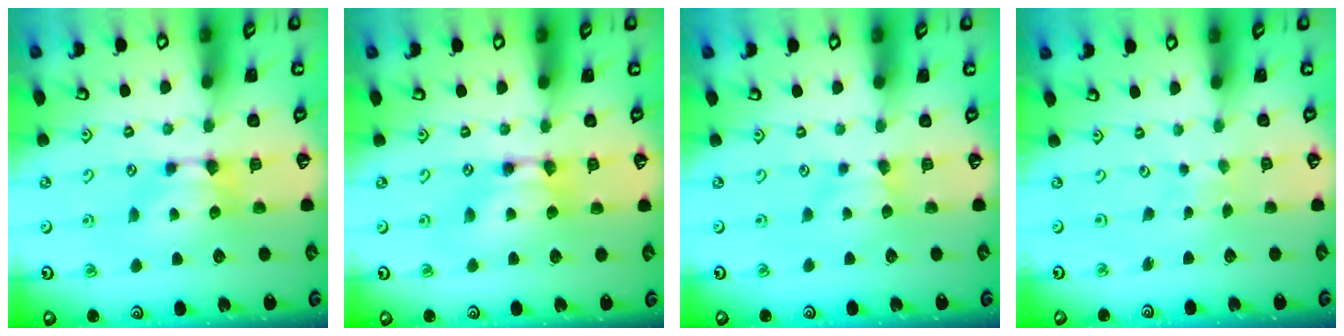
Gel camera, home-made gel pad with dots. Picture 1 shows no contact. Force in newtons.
{"total": 2.1, "press": 2.1, "slide": 0.1}
{"total": 1.2, "press": 1.1, "slide": 0.4}
{"total": 4.8, "press": 4.8, "slide": 0.1}